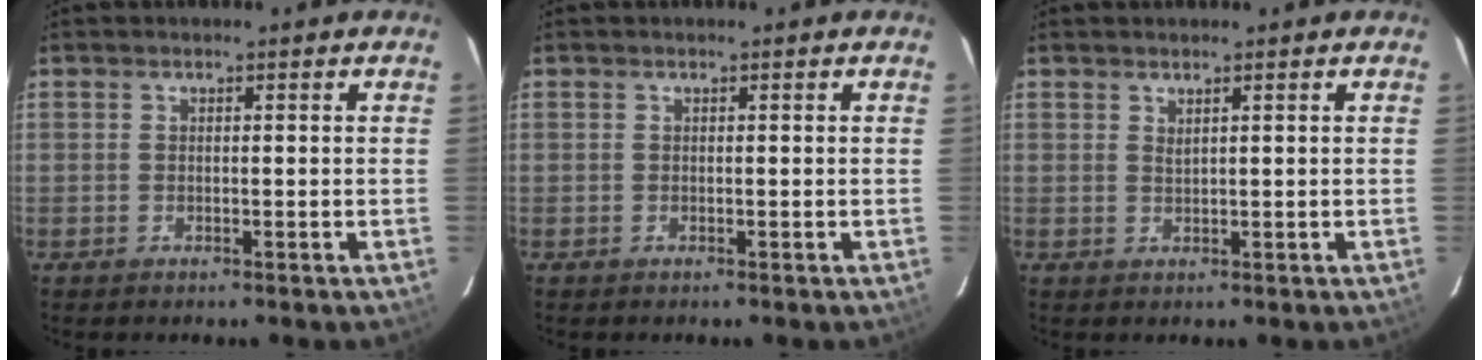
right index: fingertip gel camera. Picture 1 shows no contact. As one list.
[{"total": 0.0}, {"total": 0.9, "force": [0.7, -0.1, 0.6], "torque": [-0.009, 0.001, 0.014]}]